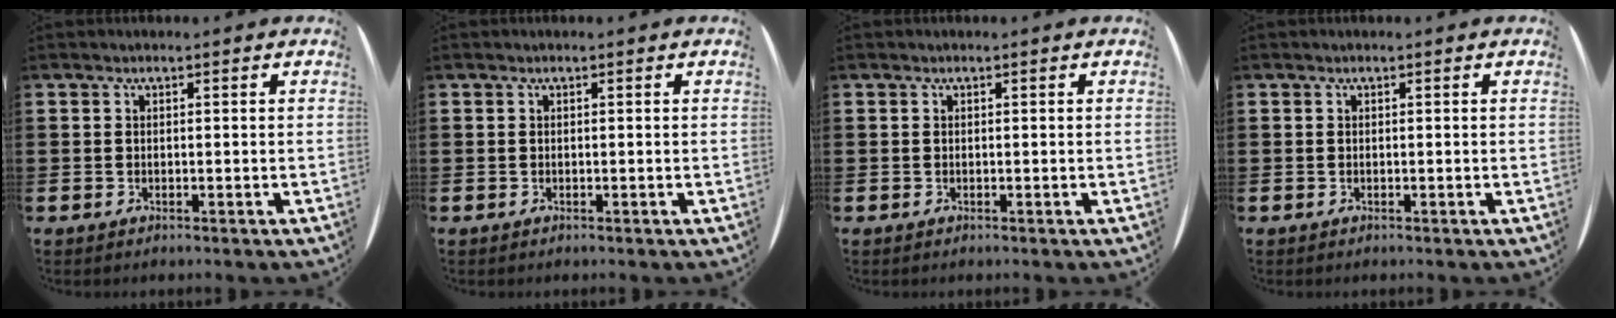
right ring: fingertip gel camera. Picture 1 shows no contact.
{"total": 0.0}
{"total": 0.0}
{"total": 0.0}